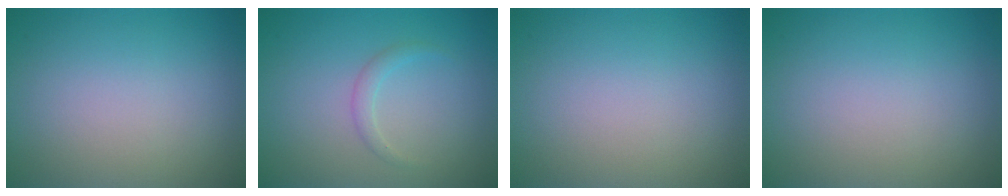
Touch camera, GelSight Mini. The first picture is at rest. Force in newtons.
{"total": 1.1, "press": 1.1, "slide": 0.0}
{"total": 0.0}
{"total": 0.0}